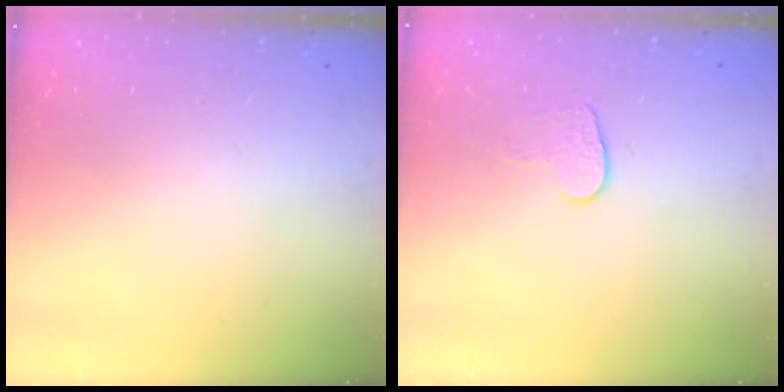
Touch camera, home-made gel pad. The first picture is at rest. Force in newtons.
{"total": 5.3, "press": 5.3, "slide": 0.5}